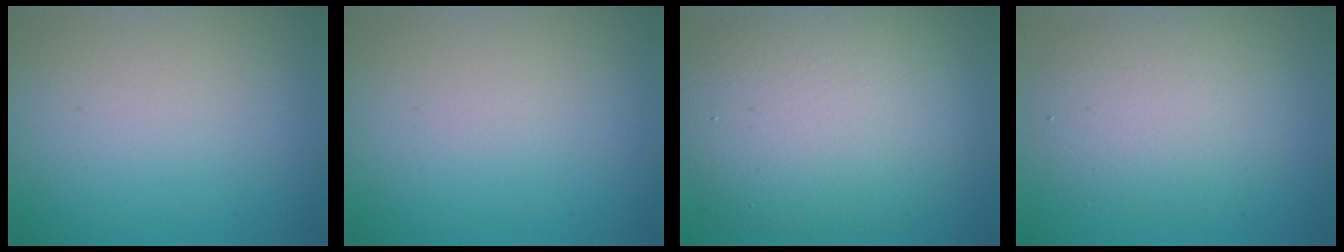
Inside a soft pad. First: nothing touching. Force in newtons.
{"total": 0.0}
{"total": 9.8, "press": 9.8, "slide": 0.9}
{"total": 4.8, "press": 4.7, "slide": 0.5}